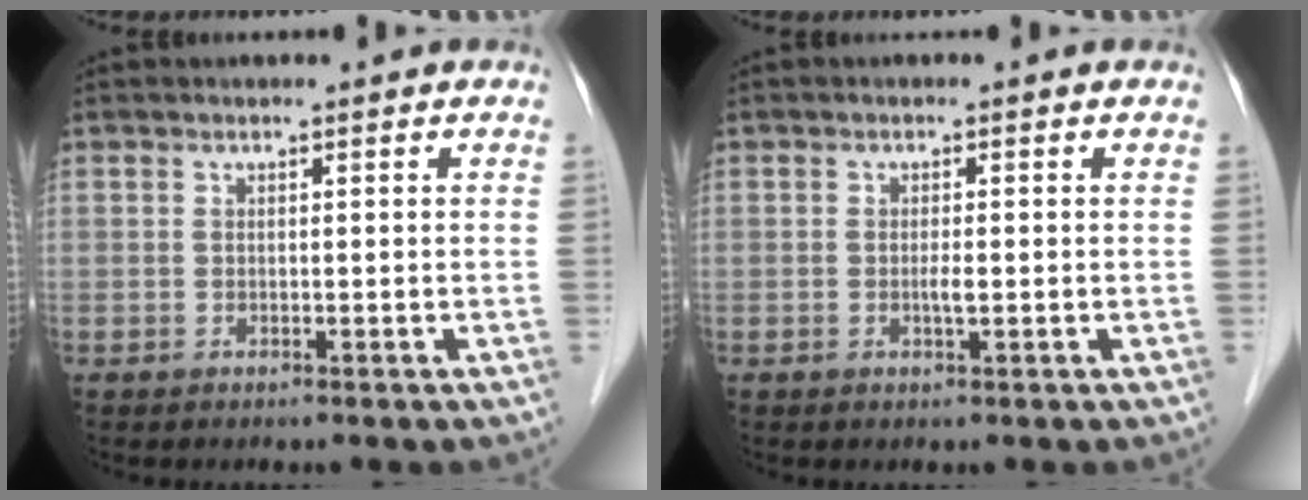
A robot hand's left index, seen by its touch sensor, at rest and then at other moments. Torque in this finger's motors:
{"motor_torque": [0.36, 0.10, 0.01, 0.03]}